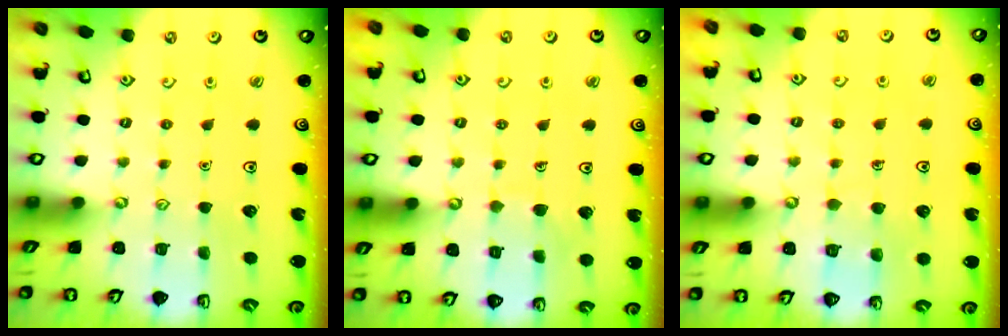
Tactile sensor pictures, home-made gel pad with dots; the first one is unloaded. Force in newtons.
{"total": 4.9, "press": 4.8, "slide": 0.3}
{"total": 5.1, "press": 5.1, "slide": 0.4}